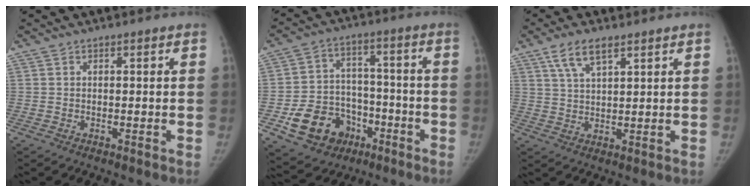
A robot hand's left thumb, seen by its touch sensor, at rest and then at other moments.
{"total": 14.8, "force": [-6.5, 11.7, 6.2], "torque": [-0.079, 0.053, -0.095]}
{"total": 6.3, "force": [3.8, 2.3, 4.4], "torque": [-0.080, -0.011, 0.075]}